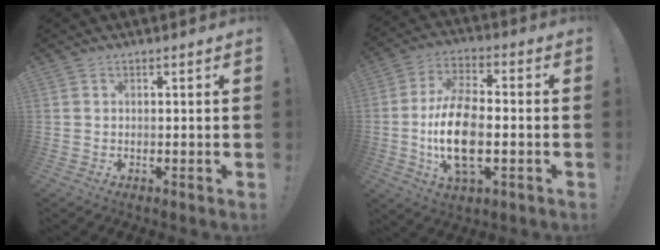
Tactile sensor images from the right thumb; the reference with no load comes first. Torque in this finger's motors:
{"motor_torque": [0.37, 0.67, 0.52, 0.26, 0.48]}